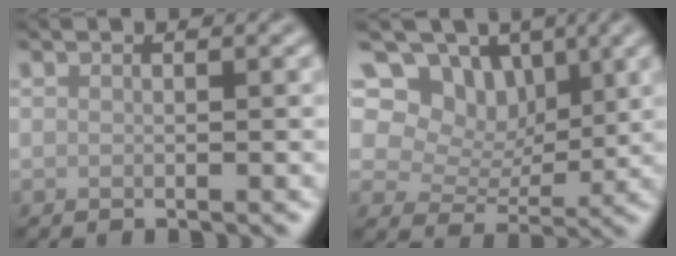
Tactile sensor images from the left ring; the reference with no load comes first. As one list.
[{"total": 7.7, "force": [4.3, 5.2, 3.7], "torque": [-0.060, -0.002, 0.056]}]